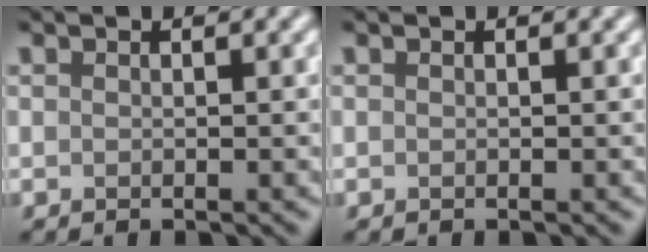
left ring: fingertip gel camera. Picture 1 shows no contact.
{"total": 0.0}